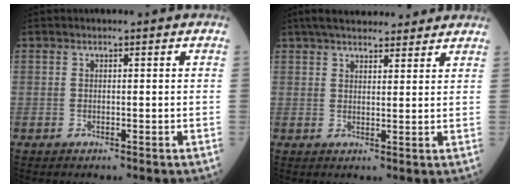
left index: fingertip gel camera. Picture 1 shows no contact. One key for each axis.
{"total": 12.6, "fx": 10.9, "fy": 3.1, "fz": 5.5, "tx": -0.070, "ty": 0.034, "tz": 0.147}